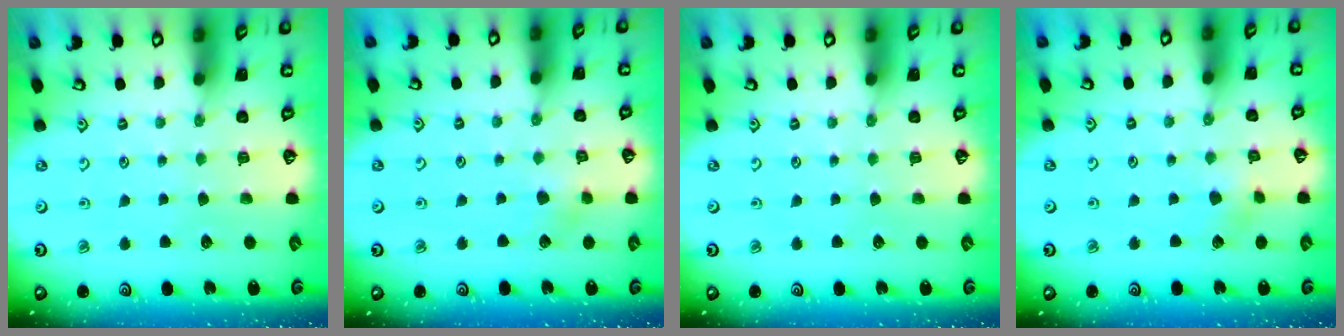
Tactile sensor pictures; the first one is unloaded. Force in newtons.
{"total": 5.8, "press": 5.8, "slide": 0.6}
{"total": 0.0}
{"total": 2.7, "press": 2.6, "slide": 0.5}